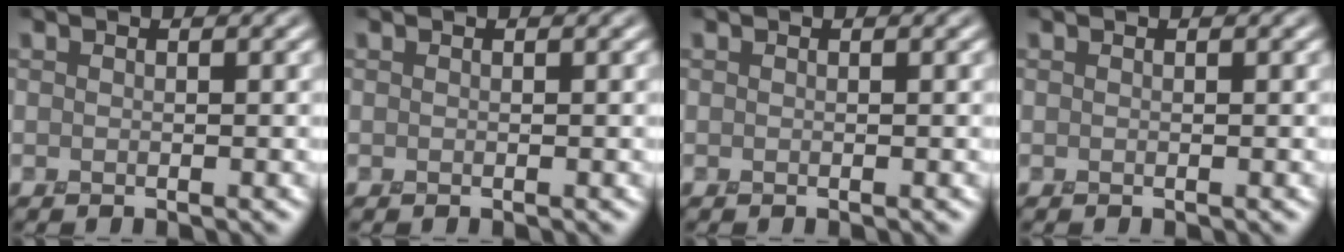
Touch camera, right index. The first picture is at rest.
{"total": 0.0}
{"total": 0.0}
{"total": 0.0}